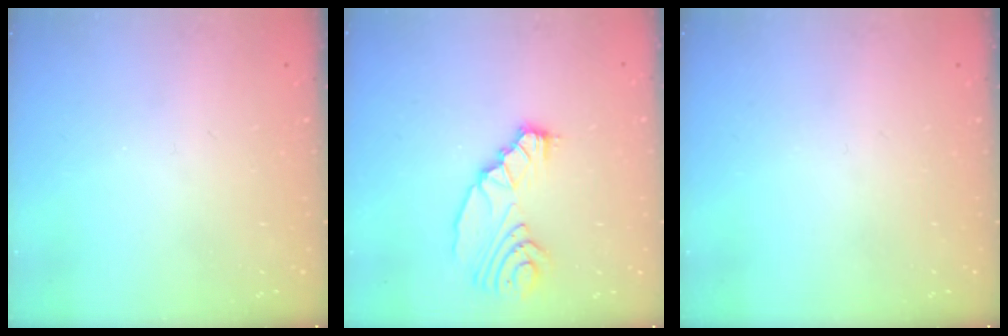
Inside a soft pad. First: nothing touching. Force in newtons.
{"total": 10.5, "press": 9.9, "slide": 3.7}
{"total": 0.0}